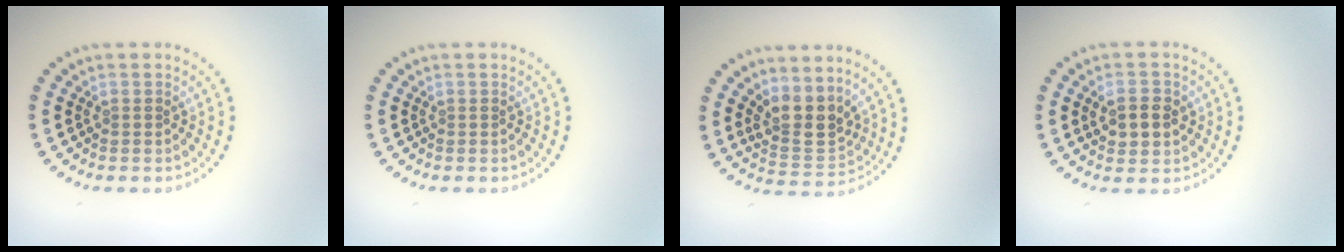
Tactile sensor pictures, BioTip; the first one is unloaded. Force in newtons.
{"total": 0.0}
{"total": 3.7, "press": 3.1, "slide": 1.9}
{"total": 3.0, "press": 3.0, "slide": 0.3}